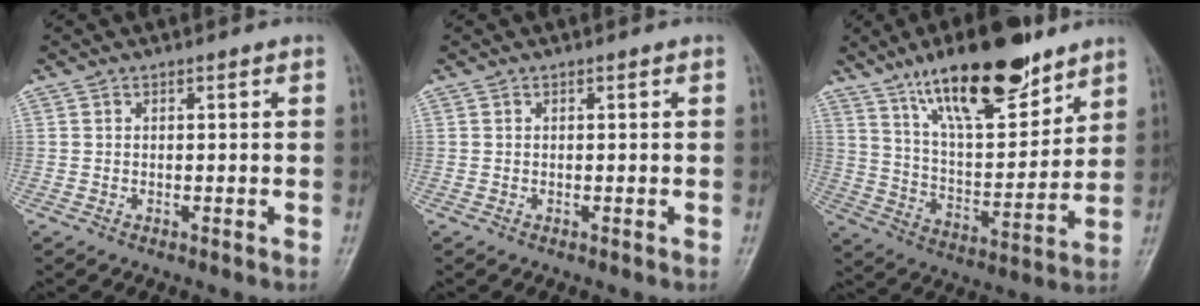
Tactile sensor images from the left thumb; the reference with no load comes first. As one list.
[{"total": 0.0}, {"total": 20.1, "force": [13.5, 6.9, 13.2], "torque": [-0.177, -0.071, 0.236]}]